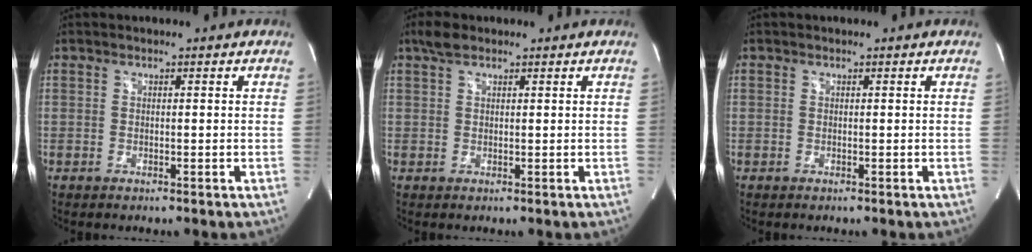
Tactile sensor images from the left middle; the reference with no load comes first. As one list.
[{"total": 2.3, "force": [1.7, 1.1, 1.1], "torque": [-0.027, 0.012, 0.034]}, {"total": 0.0}]